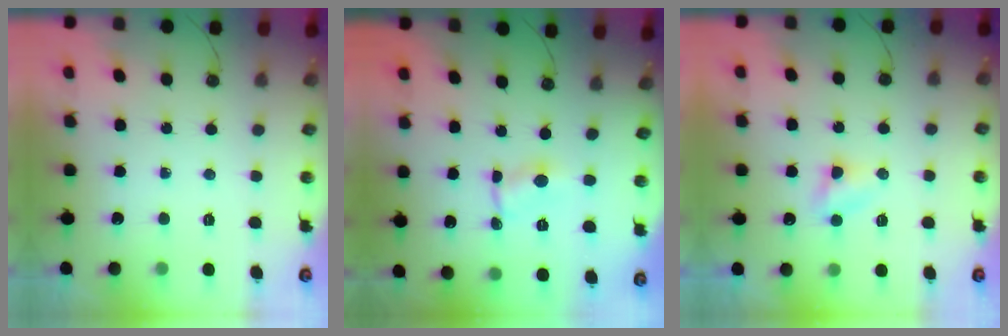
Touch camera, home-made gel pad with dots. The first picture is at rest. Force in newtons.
{"total": 0.9, "press": 0.8, "slide": 0.2}
{"total": 4.8, "press": 4.7, "slide": 0.3}